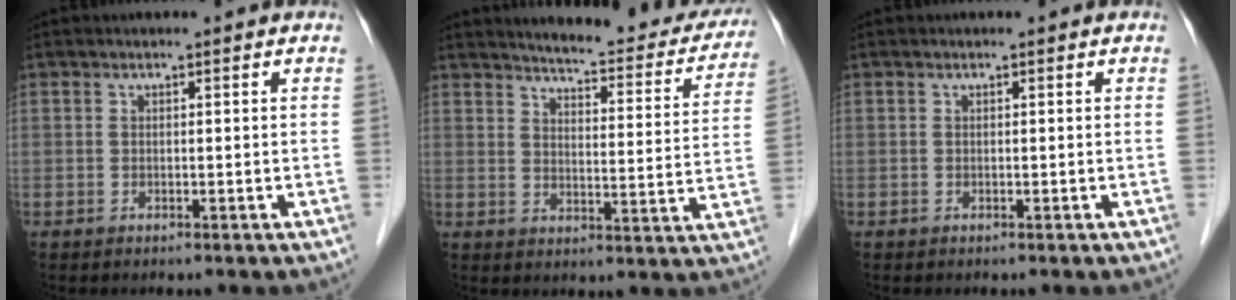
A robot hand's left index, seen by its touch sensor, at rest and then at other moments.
{"total": 19.0, "force": [17.4, 3.7, 6.5], "torque": [-0.065, -0.044, 0.201]}
{"total": 0.0}